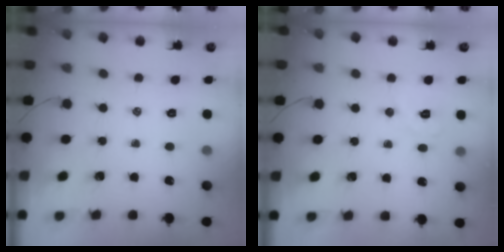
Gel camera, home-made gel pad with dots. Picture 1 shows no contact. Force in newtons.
{"total": 6.6, "press": 6.5, "slide": 1.2}